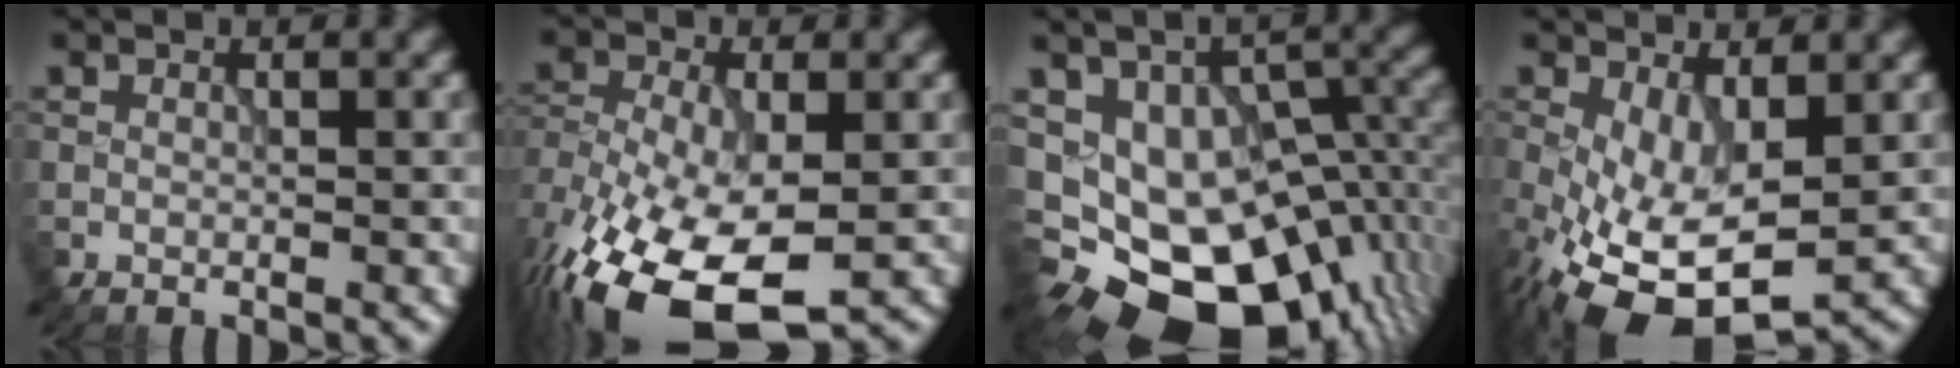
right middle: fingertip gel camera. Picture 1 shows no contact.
{"total": 13.2, "force": [-6.3, 6.9, 9.3], "torque": [-0.191, -0.036, -0.102]}
{"total": 16.0, "force": [-4.8, 10.1, 11.5], "torque": [-0.169, -0.011, -0.053]}
{"total": 9.7, "force": [-3.0, 4.4, 8.0], "torque": [-0.174, -0.027, -0.040]}